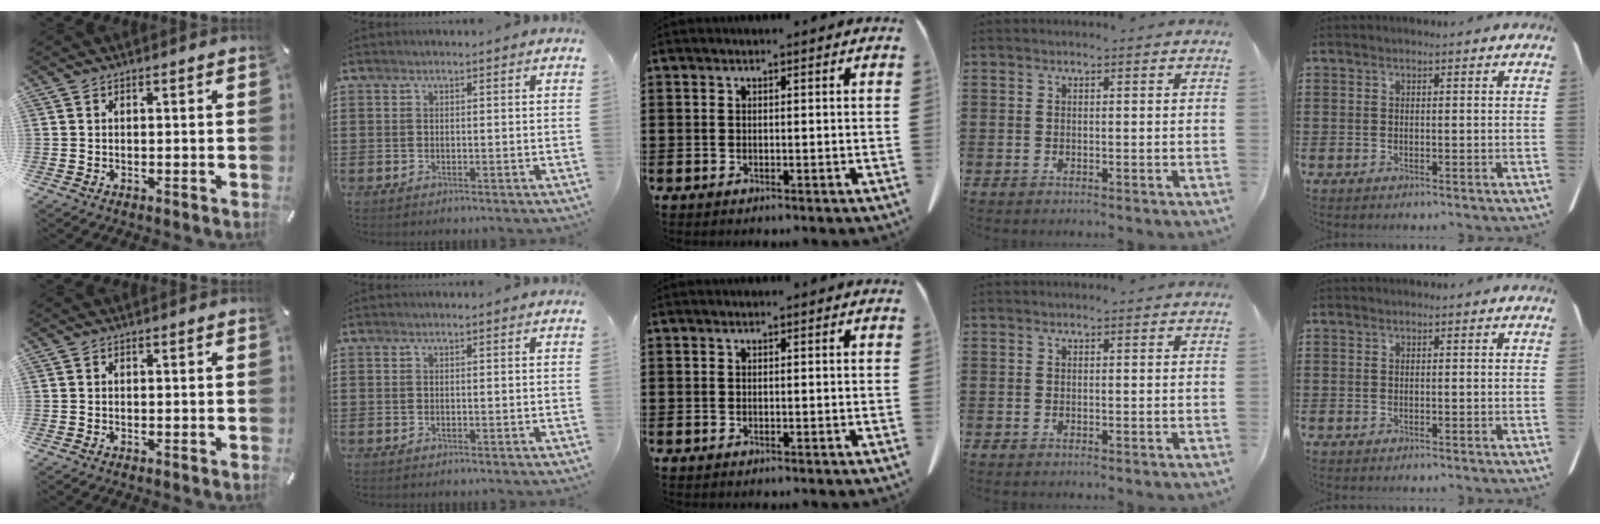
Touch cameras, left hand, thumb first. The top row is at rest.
{}